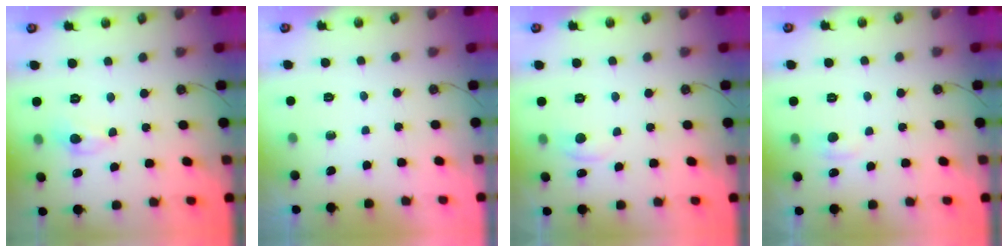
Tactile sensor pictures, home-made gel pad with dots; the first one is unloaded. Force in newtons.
{"total": 0.0}
{"total": 1.0, "press": 0.8, "slide": 0.5}
{"total": 1.2, "press": 0.9, "slide": 0.8}